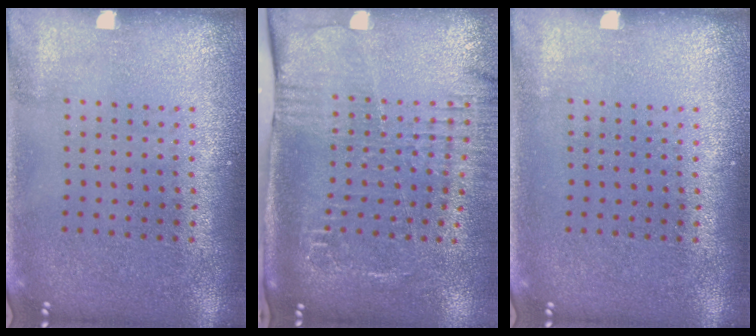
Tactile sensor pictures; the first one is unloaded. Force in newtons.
{"total": 2.7, "press": 2.1, "slide": 1.6}
{"total": 0.0}